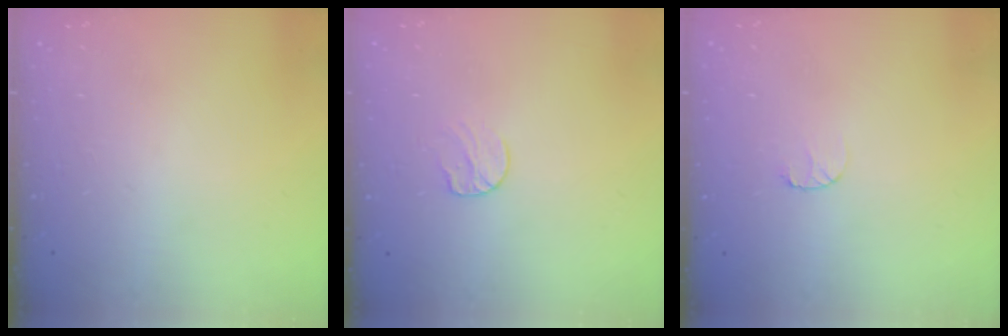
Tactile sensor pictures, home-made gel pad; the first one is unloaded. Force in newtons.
{"total": 6.4, "press": 6.4, "slide": 0.6}
{"total": 3.4, "press": 3.3, "slide": 0.3}